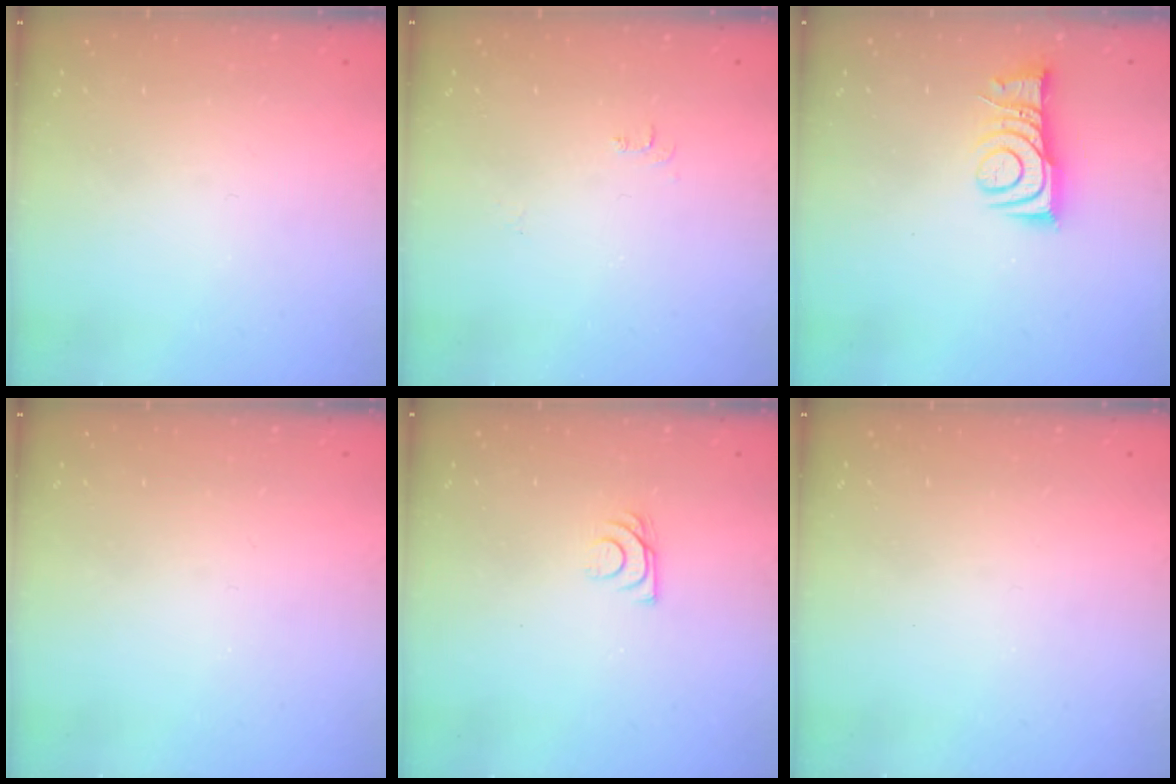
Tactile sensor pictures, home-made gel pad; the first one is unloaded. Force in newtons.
{"total": 5.2, "press": 5.2, "slide": 0.6}
{"total": 9.6, "press": 9.5, "slide": 1.2}
{"total": 0.0}
{"total": 7.5, "press": 7.4, "slide": 0.6}
{"total": 0.0}